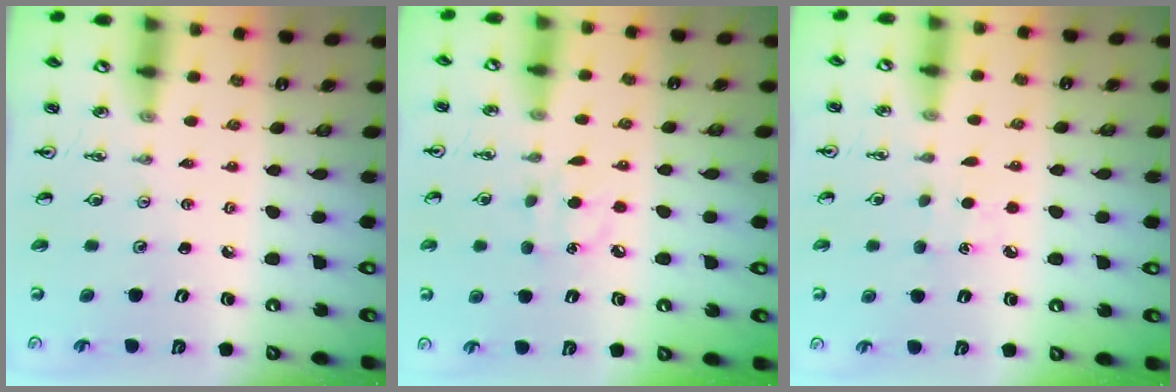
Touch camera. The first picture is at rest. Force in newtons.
{"total": 7.1, "press": 7.0, "slide": 0.7}
{"total": 4.1, "press": 4.0, "slide": 0.5}